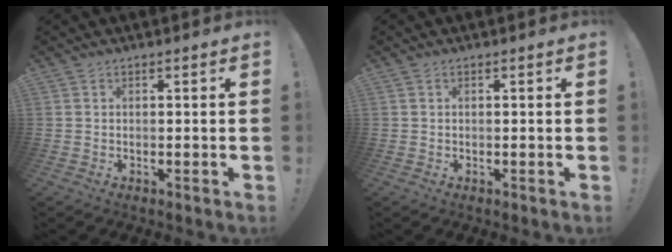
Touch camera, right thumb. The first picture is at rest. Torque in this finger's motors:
{"motor_torque": [-0.17, 0.04, 0.21, -0.23, 0.00]}